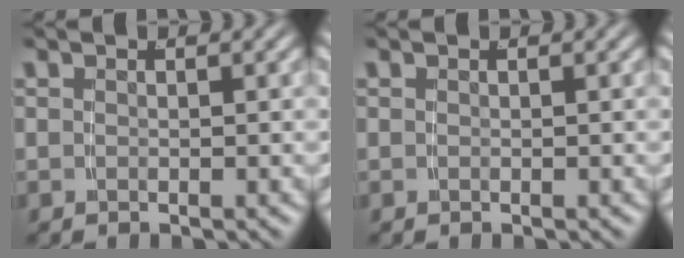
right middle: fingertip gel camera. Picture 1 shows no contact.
{"total": 0.0}